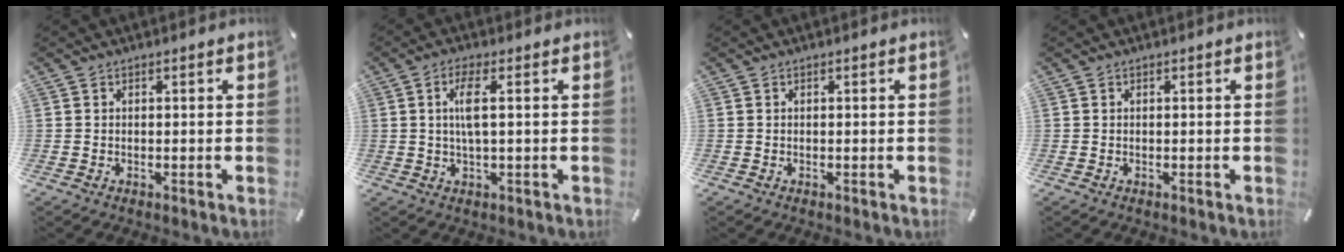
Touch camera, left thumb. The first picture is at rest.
{"total": 5.5, "force": [0.8, 1.1, 5.3], "torque": [-0.118, -0.004, 0.006]}
{"total": 0.0}
{"total": 0.0}